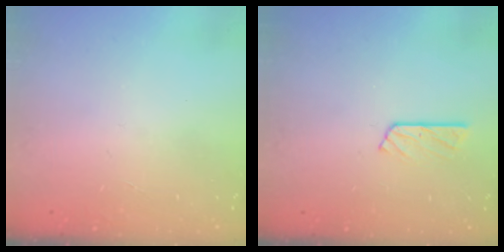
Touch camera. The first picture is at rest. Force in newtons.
{"total": 3.9, "press": 3.9, "slide": 0.4}